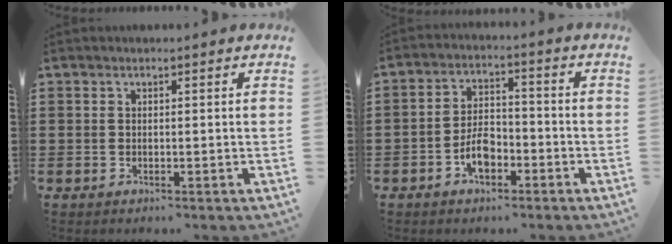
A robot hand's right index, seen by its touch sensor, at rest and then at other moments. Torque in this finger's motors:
{"motor_torque": [2.14, 0.00, 0.36, 0.11]}